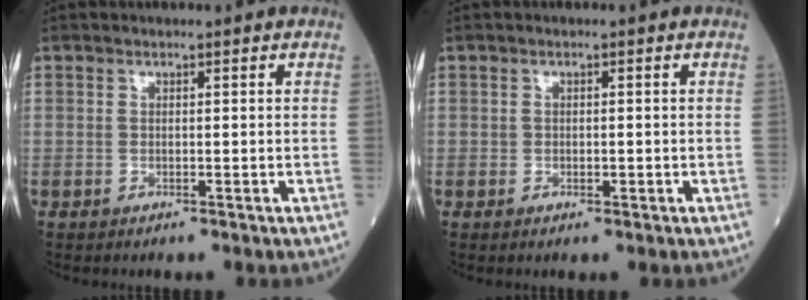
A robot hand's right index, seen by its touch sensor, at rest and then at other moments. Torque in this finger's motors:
{"motor_torque": [-0.12, -0.17, -0.09, -0.01]}